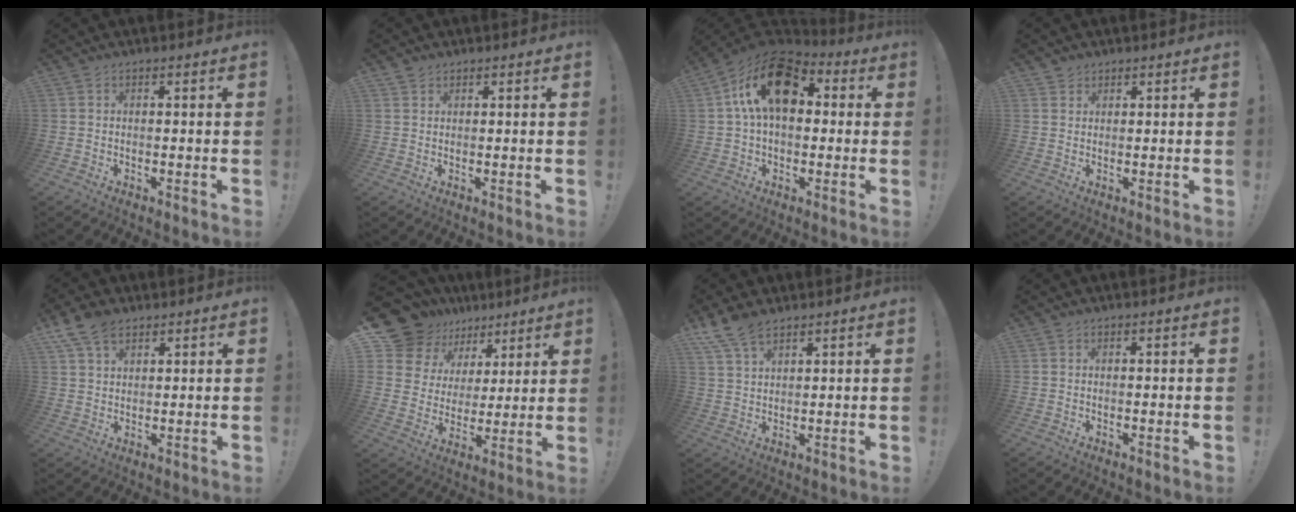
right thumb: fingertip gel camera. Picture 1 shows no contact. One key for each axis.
{"total": 1.3, "fx": 1.0, "fy": 0.7, "fz": 0.3, "tx": -0.003, "ty": -0.002, "tz": 0.020}
{"total": 18.3, "fx": 5.2, "fy": 10.9, "fz": 13.8, "tx": -0.234, "ty": 0.003, "tz": 0.090}
{"total": 1.8, "fx": 1.3, "fy": 1.2, "fz": 0.0, "tx": -0.001, "ty": -0.004, "tz": 0.025}
{"total": 8.1, "fx": 5.1, "fy": 4.6, "fz": 4.3, "tx": -0.082, "ty": -0.011, "tz": 0.100}
{"total": 14.2, "fx": 9.3, "fy": 9.9, "fz": 3.9, "tx": -0.073, "ty": -0.064, "tz": 0.190}
{"total": 7.7, "fx": 5.8, "fy": 3.2, "fz": 3.9, "tx": -0.076, "ty": -0.025, "tz": 0.112}
{"total": 0.0}